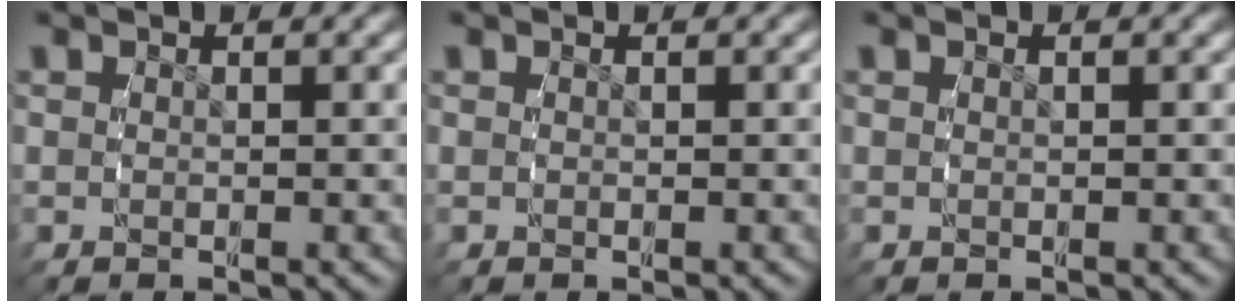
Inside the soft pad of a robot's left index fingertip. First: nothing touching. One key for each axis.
{"total": 0.0}
{"total": 0.0}